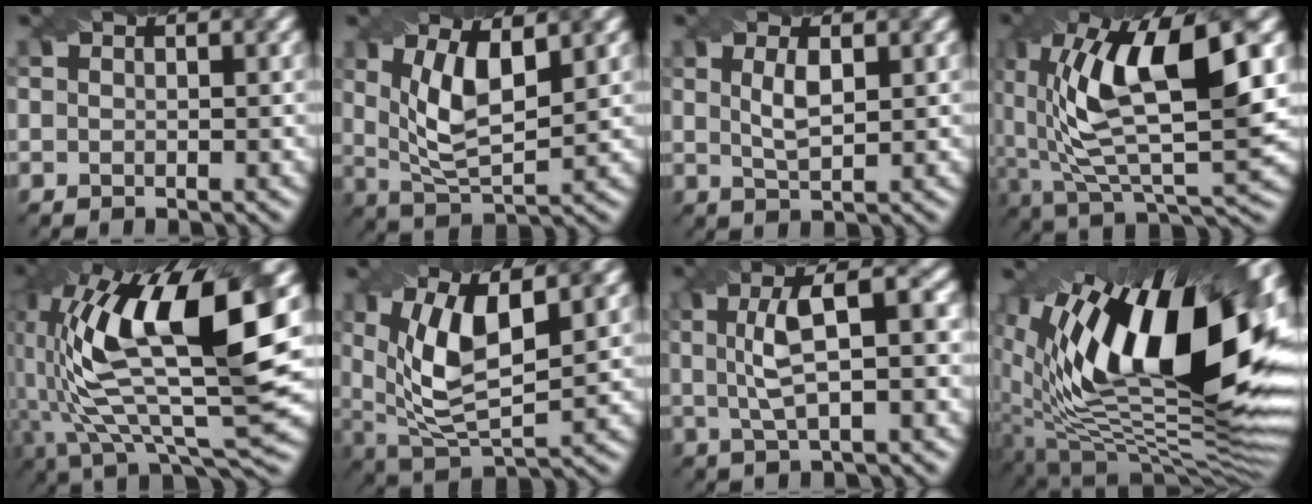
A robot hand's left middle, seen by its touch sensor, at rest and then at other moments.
{"total": 6.3, "force": [1.7, 2.4, 5.5], "torque": [-0.114, -0.005, 0.036]}
{"total": 2.5, "force": [0.8, 0.8, 2.3], "torque": [-0.047, 0.000, 0.018]}
{"total": 12.5, "force": [3.0, 4.7, 11.2], "torque": [-0.207, -0.001, 0.056]}
{"total": 16.1, "force": [3.7, 6.1, 14.5], "torque": [-0.276, 0.005, 0.056]}
{"total": 8.9, "force": [2.3, 3.8, 7.7], "torque": [-0.157, -0.003, 0.040]}
{"total": 6.0, "force": [0.9, 1.8, 5.6], "torque": [-0.101, 0.012, 0.014]}
{"total": 19.3, "force": [5.5, 8.9, 16.3], "torque": [-0.246, 0.002, 0.093]}